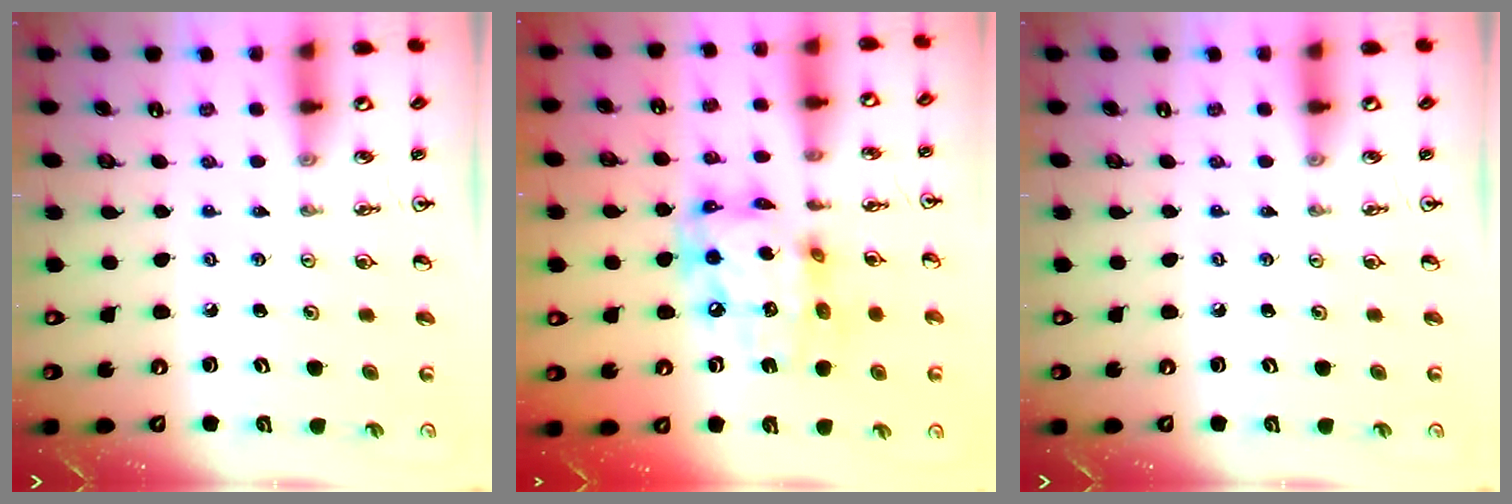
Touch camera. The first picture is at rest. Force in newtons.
{"total": 15.8, "press": 15.8, "slide": 1.4}
{"total": 0.0}